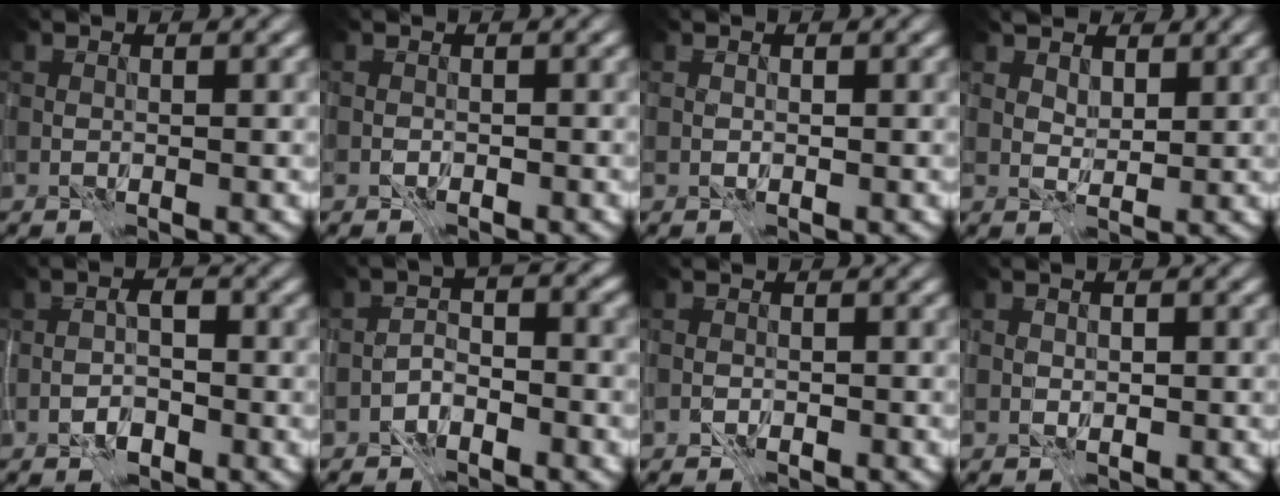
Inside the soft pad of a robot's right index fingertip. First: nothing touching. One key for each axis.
{"total": 0.8, "fx": -0.6, "fy": 0.5, "fz": -0.1, "tx": 0.001, "ty": 0.001, "tz": -0.013}
{"total": 0.0}
{"total": 3.4, "fx": 2.6, "fy": 1.8, "fz": 1.0, "tx": -0.029, "ty": -0.005, "tz": 0.046}
{"total": 1.8, "fx": -1.0, "fy": 1.0, "fz": 1.1, "tx": -0.021, "ty": 0.005, "tz": -0.024}
{"total": 2.4, "fx": -1.8, "fy": 1.0, "fz": 1.2, "tx": -0.021, "ty": 0.009, "tz": -0.040}
{"total": 1.1, "fx": -0.8, "fy": 0.7, "fz": 0.0, "tx": -0.002, "ty": 0.001, "tz": -0.018}
{"total": 0.6, "fx": -0.1, "fy": 0.5, "fz": 0.3, "tx": -0.007, "ty": 0.002, "tz": -0.002}